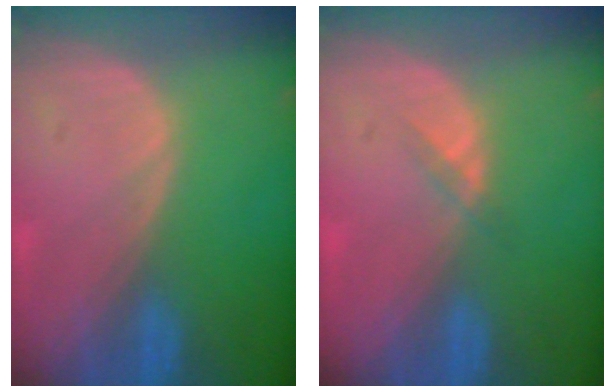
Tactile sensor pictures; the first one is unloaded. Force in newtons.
{"total": 1.4, "press": 1.1, "slide": 0.8}